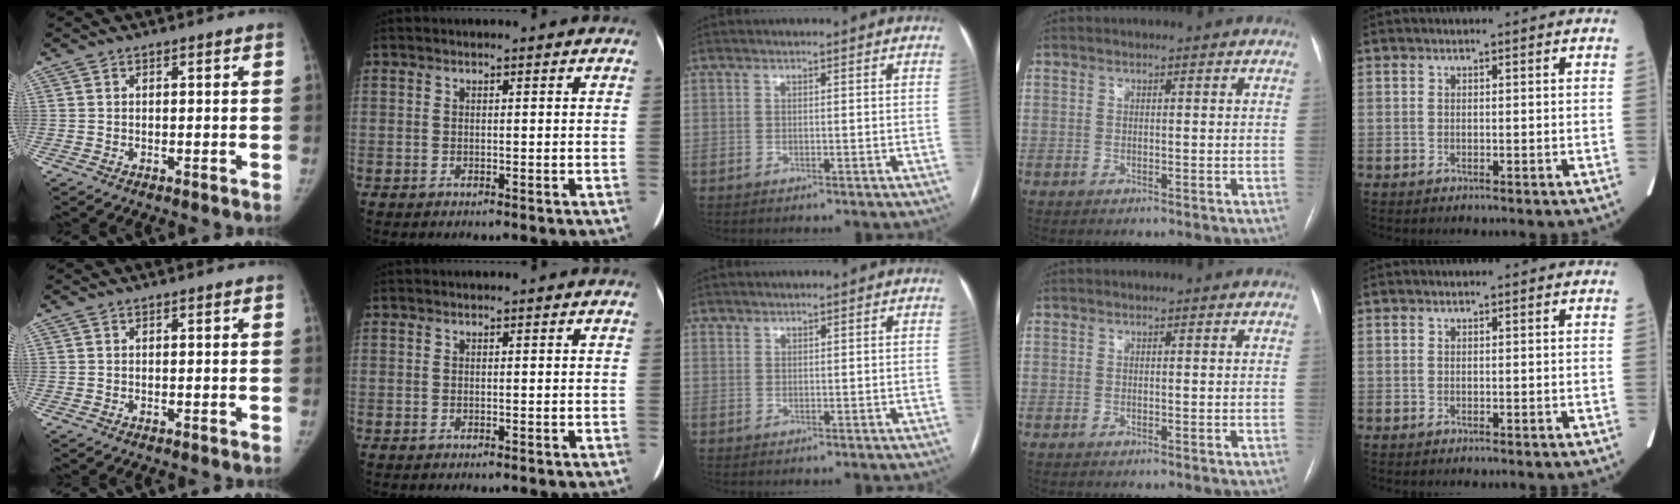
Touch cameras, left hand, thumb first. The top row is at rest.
{"middle": {"total": 0.7, "force": [0.5, 0.5, 0.0], "torque": [0.005, 0.000, 0.006]}}